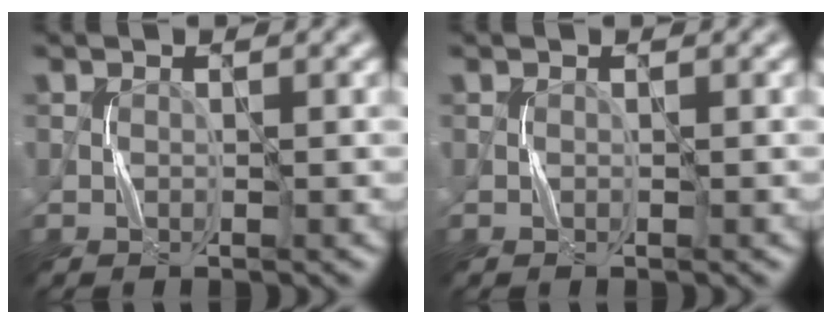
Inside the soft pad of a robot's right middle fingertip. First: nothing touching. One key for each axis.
{"total": 0.0}